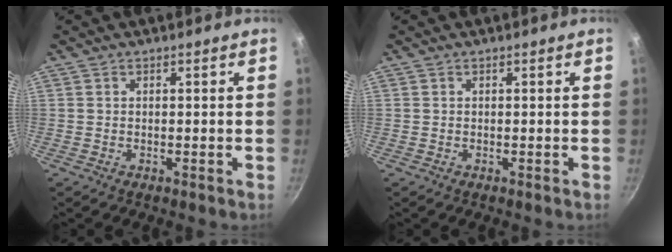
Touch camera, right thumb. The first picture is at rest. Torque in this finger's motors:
{"motor_torque": [-0.25, -0.25, 0.05, 0.01, 0.00]}